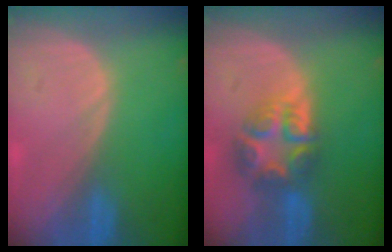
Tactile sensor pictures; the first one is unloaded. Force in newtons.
{"total": 7.6, "press": 6.6, "slide": 3.8}